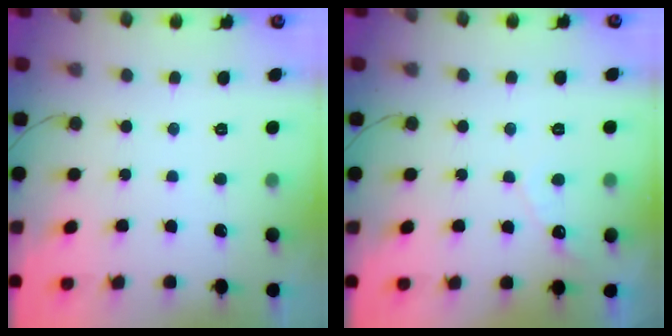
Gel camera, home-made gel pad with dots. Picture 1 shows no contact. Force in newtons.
{"total": 3.1, "press": 3.1, "slide": 0.1}